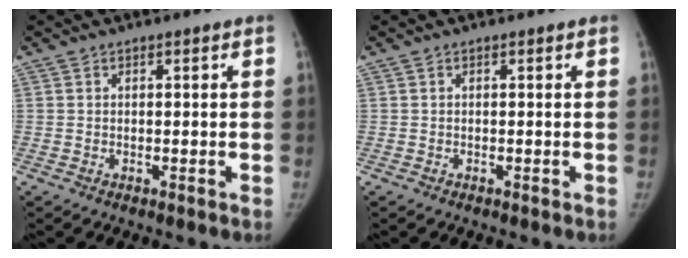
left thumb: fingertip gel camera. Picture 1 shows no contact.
{"total": 0.0}